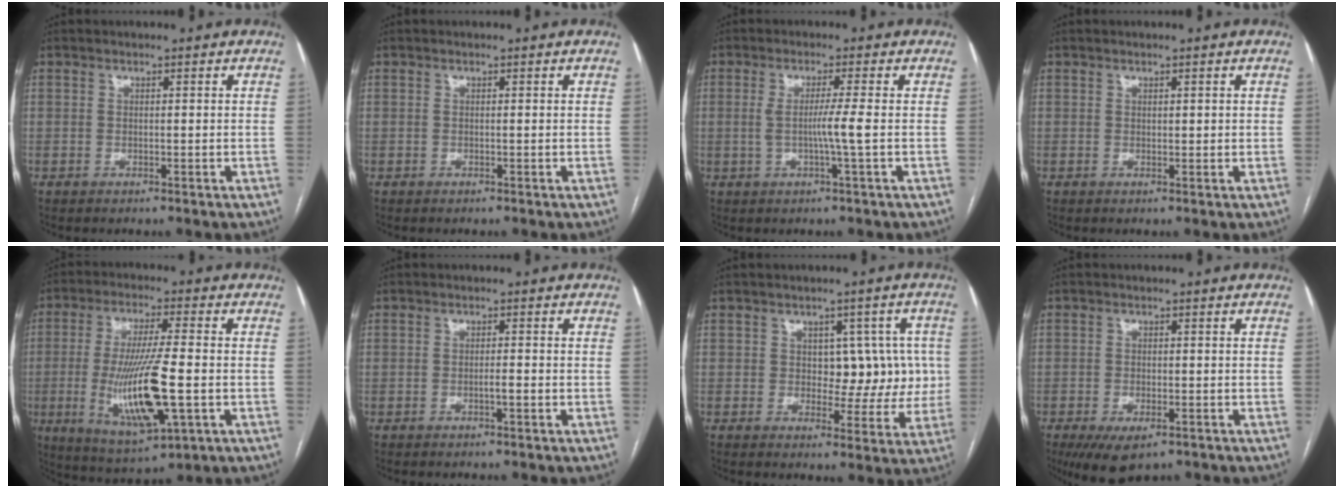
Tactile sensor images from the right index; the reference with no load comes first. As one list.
[{"total": 0.0}, {"total": 4.1, "force": [-0.4, -1.1, 4.0], "torque": [-0.072, -0.006, -0.007]}, {"total": 0.6, "force": [0.3, 0.3, 0.5], "torque": [-0.005, -0.002, 0.004]}, {"total": 14.7, "force": [-2.9, 2.3, 14.2], "torque": [-0.274, -0.021, -0.041]}, {"total": 1.5, "force": [-0.6, 0.1, 1.4], "torque": [-0.024, 0.001, -0.011]}, {"total": 7.4, "force": [0.7, 4.9, 5.5], "torque": [-0.048, 0.023, 0.018]}, {"total": 6.5, "force": [-4.1, 2.9, 4.3], "torque": [-0.068, -0.010, -0.062]}]